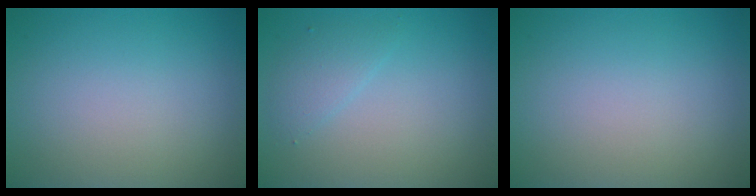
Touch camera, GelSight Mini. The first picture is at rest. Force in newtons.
{"total": 1.6, "press": 1.6, "slide": 0.3}
{"total": 0.0}